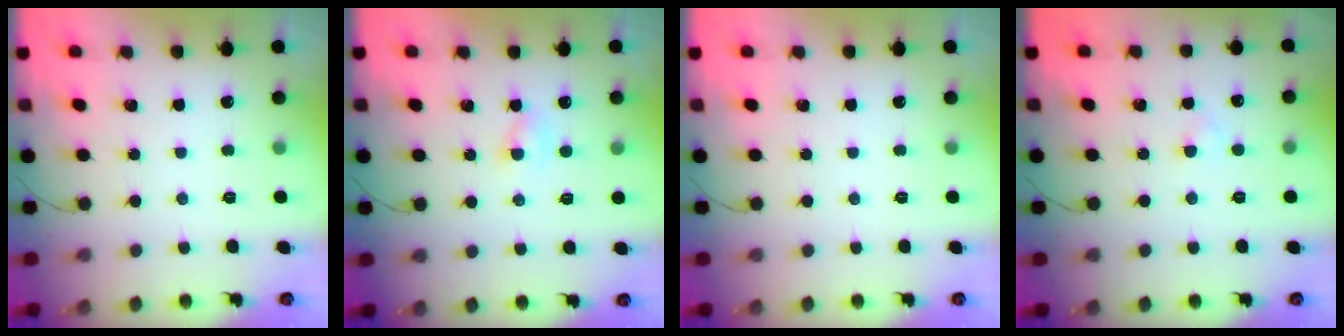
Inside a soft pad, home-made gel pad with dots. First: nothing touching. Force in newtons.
{"total": 1.6, "press": 1.4, "slide": 0.7}
{"total": 0.0}
{"total": 1.7, "press": 1.4, "slide": 0.8}